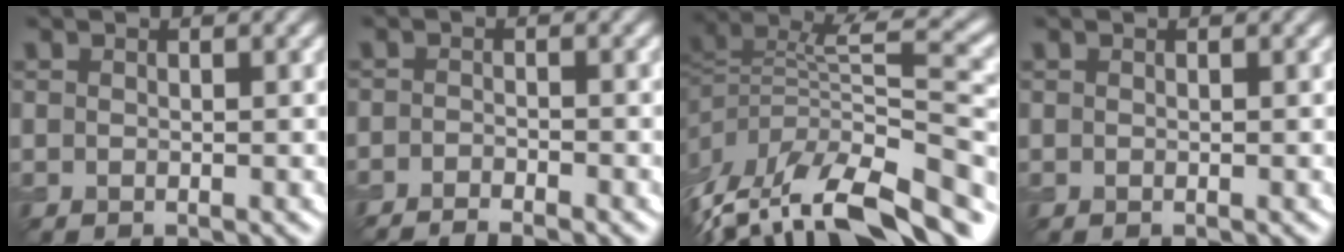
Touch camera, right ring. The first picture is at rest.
{"total": 2.6, "force": [-2.3, 0.3, 1.2], "torque": [-0.025, 0.006, -0.045]}
{"total": 12.8, "force": [-5.7, 4.8, 10.5], "torque": [-0.194, 0.019, -0.086]}
{"total": 0.0}